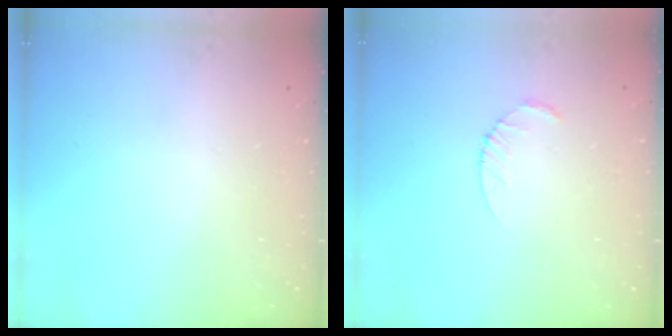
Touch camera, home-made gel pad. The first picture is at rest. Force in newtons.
{"total": 2.5, "press": 2.5, "slide": 0.3}